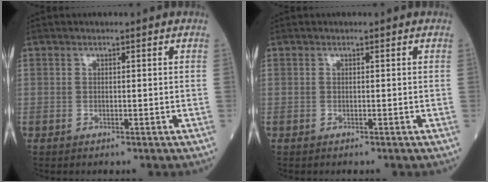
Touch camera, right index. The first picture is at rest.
{"total": 0.0}